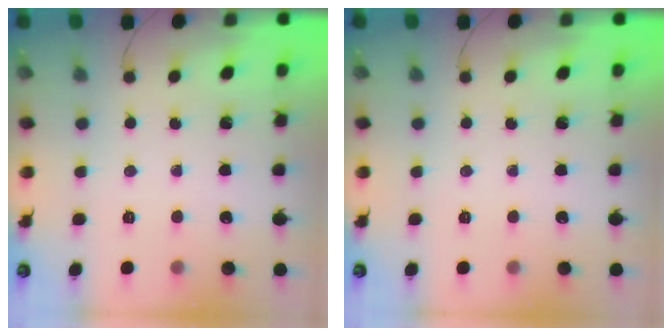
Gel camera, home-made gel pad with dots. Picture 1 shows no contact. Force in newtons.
{"total": 0.0}